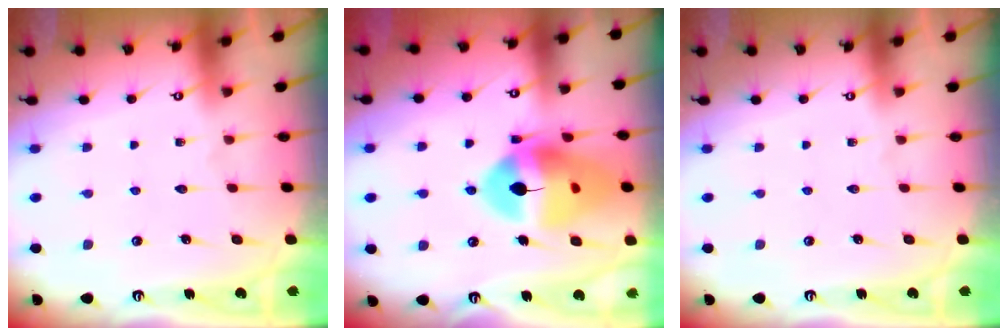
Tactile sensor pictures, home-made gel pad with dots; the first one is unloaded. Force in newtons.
{"total": 18.1, "press": 17.9, "slide": 2.2}
{"total": 0.0}